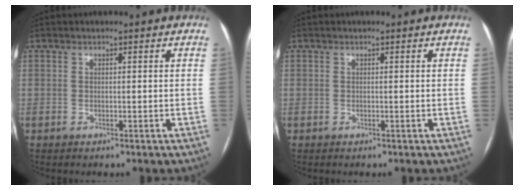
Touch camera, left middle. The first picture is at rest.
{"total": 0.0}